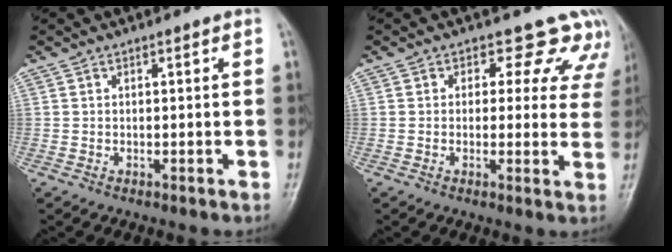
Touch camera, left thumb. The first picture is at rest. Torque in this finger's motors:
{"motor_torque": [0.05, 0.17, -0.22, -0.07, 0.00]}